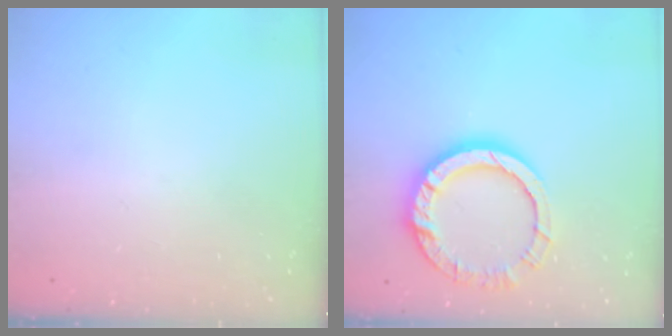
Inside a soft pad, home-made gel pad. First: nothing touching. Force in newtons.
{"total": 13.4, "press": 13.4, "slide": 1.4}